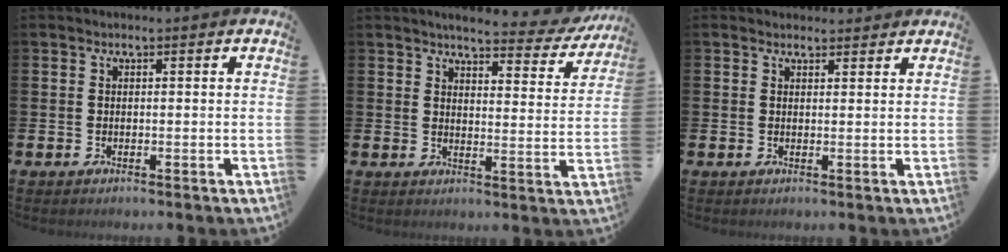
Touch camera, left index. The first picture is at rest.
{"total": 4.4, "force": [4.2, 0.7, 1.2], "torque": [-0.027, -0.031, 0.067]}
{"total": 1.5, "force": [1.4, 0.6, 0.0], "torque": [0.006, -0.001, 0.025]}